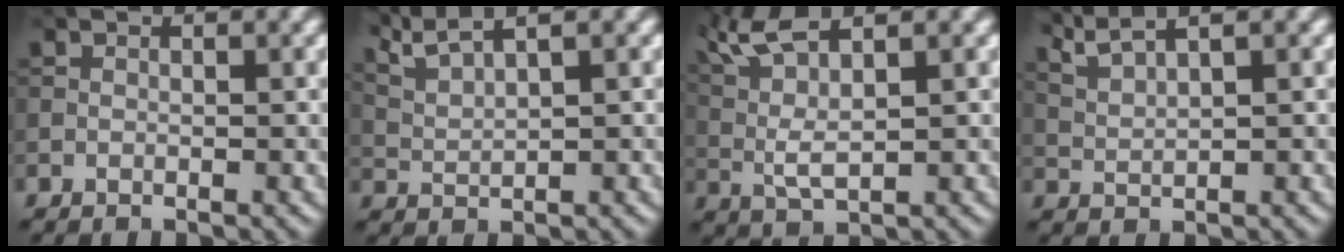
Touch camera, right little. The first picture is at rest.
{"total": 3.9, "force": [3.1, 0.3, 2.3], "torque": [-0.065, 0.021, 0.068]}
{"total": 4.6, "force": [2.6, 0.6, 3.8], "torque": [-0.096, 0.016, 0.075]}
{"total": 3.5, "force": [2.7, 0.3, 2.2], "torque": [-0.055, 0.019, 0.059]}